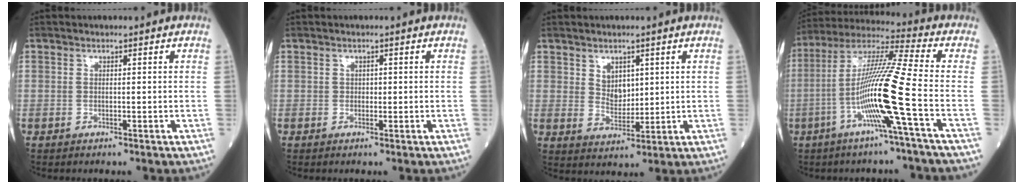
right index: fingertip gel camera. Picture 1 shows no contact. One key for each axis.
{"total": 0.6, "fx": 0.0, "fy": 0.5, "fz": 0.3, "tx": -0.002, "ty": 0.002, "tz": -0.001}
{"total": 4.1, "fx": 1.6, "fy": 2.6, "fz": 2.7, "tx": -0.049, "ty": -0.002, "tz": 0.038}
{"total": 14.3, "fx": -4.3, "fy": -2.0, "fz": 13.5, "tx": -0.260, "ty": 0.000, "tz": -0.091}